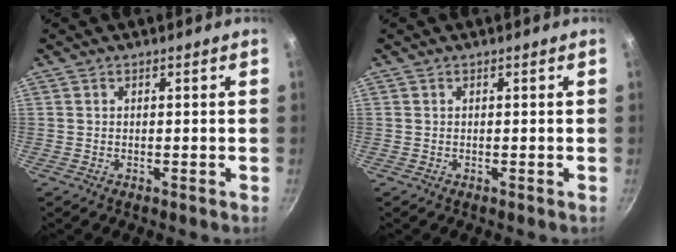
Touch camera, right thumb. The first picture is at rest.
{"total": 0.0}